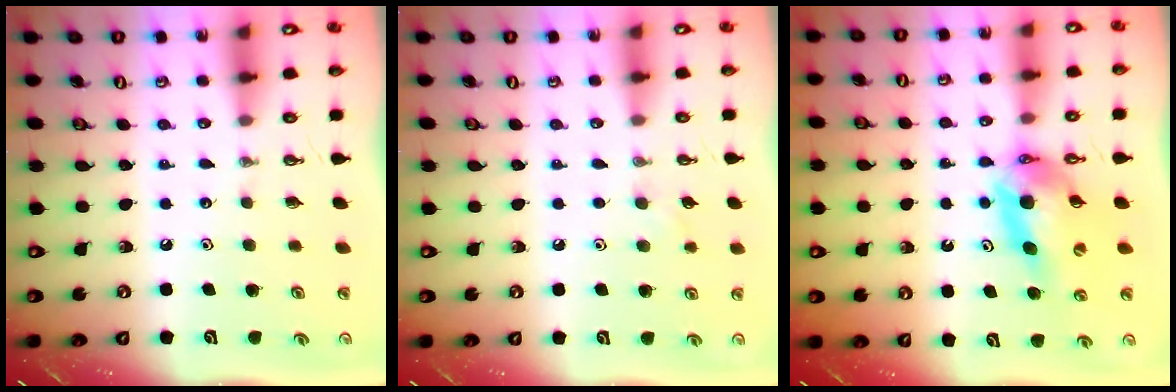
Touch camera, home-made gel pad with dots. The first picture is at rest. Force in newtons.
{"total": 6.8, "press": 5.2, "slide": 4.2}
{"total": 11.3, "press": 11.2, "slide": 1.0}